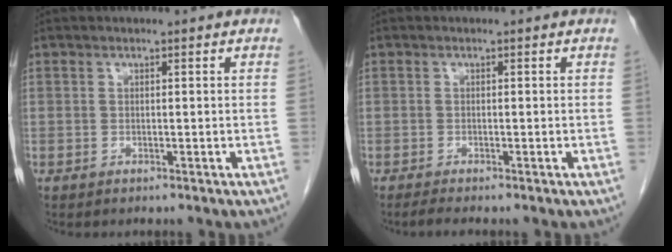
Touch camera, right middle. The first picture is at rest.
{"total": 1.2, "force": [-1.0, -0.2, 0.6], "torque": [-0.019, -0.004, -0.020]}